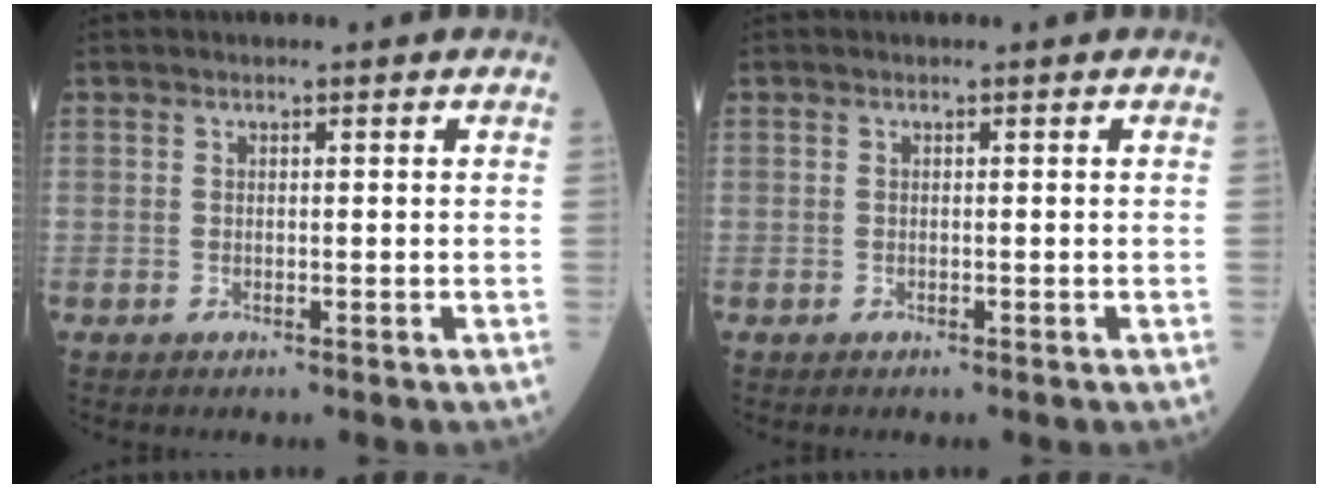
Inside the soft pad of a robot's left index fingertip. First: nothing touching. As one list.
[{"total": 0.0}]